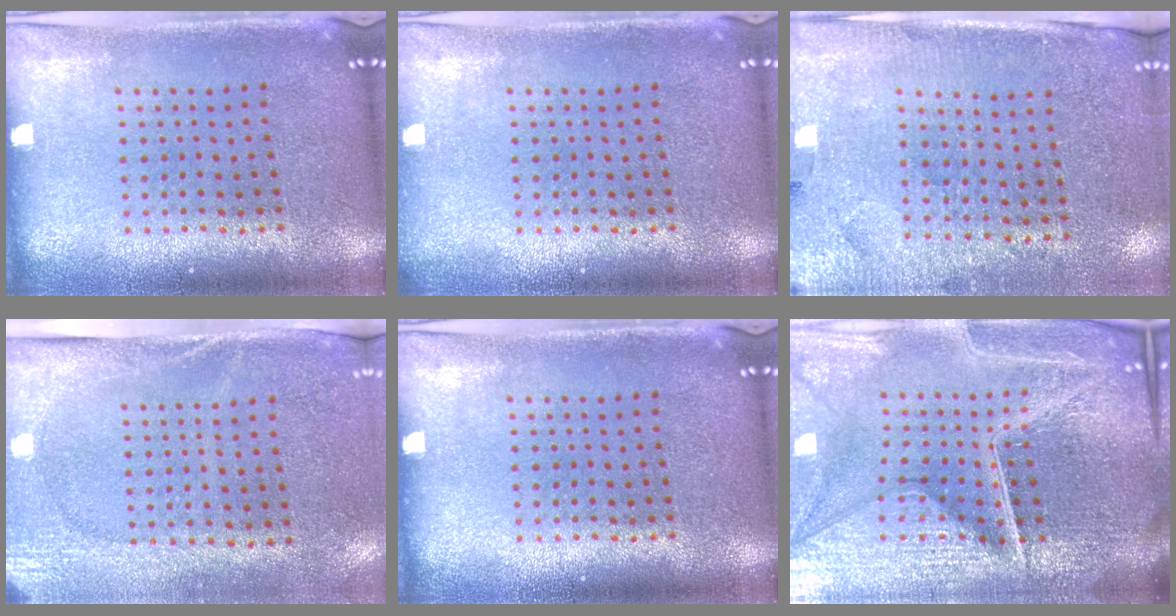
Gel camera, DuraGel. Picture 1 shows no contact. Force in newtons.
{"total": 0.6, "press": 0.5, "slide": 0.2}
{"total": 3.0, "press": 2.9, "slide": 0.9}
{"total": 2.7, "press": 2.2, "slide": 1.5}
{"total": 0.0}
{"total": 7.1, "press": 6.3, "slide": 3.4}